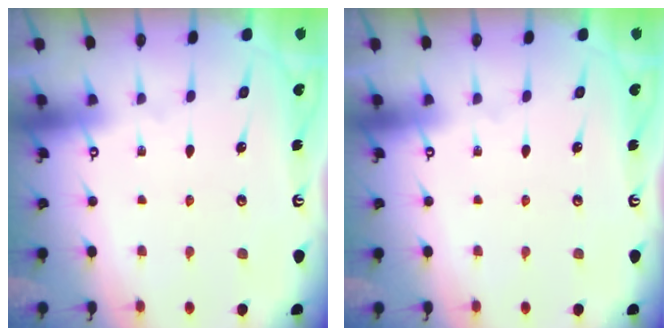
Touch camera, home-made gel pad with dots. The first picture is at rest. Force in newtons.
{"total": 0.0}